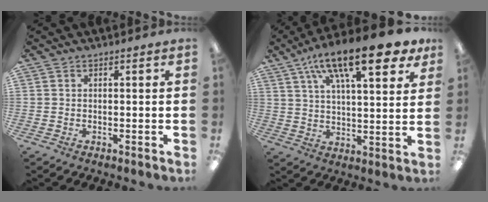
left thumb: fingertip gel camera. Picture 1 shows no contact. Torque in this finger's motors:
{"motor_torque": [0.43, 0.52, 1.93, -0.84, 0.14]}